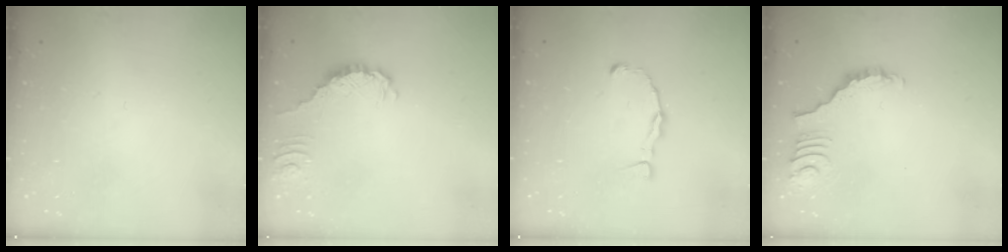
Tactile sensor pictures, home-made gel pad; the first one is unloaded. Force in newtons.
{"total": 0.6, "press": 0.6, "slide": 0.2}
{"total": 2.4, "press": 2.4, "slide": 0.2}
{"total": 3.7, "press": 3.7, "slide": 0.7}